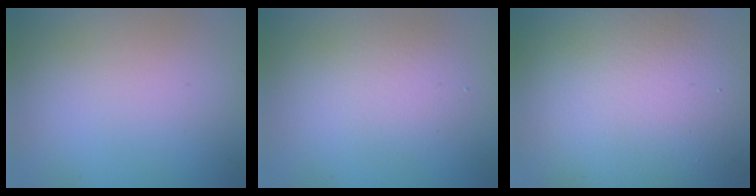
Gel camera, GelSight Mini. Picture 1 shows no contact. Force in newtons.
{"total": 2.7, "press": 2.7, "slide": 0.1}
{"total": 18.1, "press": 18.0, "slide": 1.0}